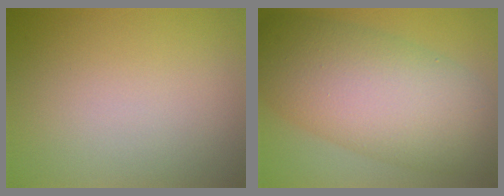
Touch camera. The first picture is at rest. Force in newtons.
{"total": 11.9, "press": 11.9, "slide": 0.3}